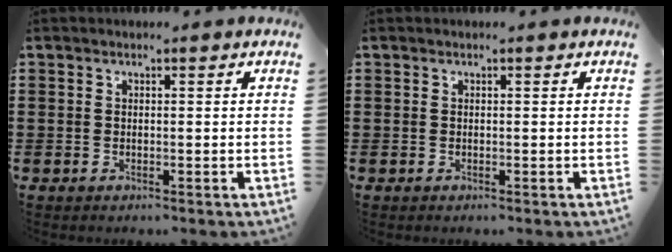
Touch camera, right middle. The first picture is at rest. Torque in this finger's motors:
{"motor_torque": [-0.05, 0.04, 0.01, -0.01]}